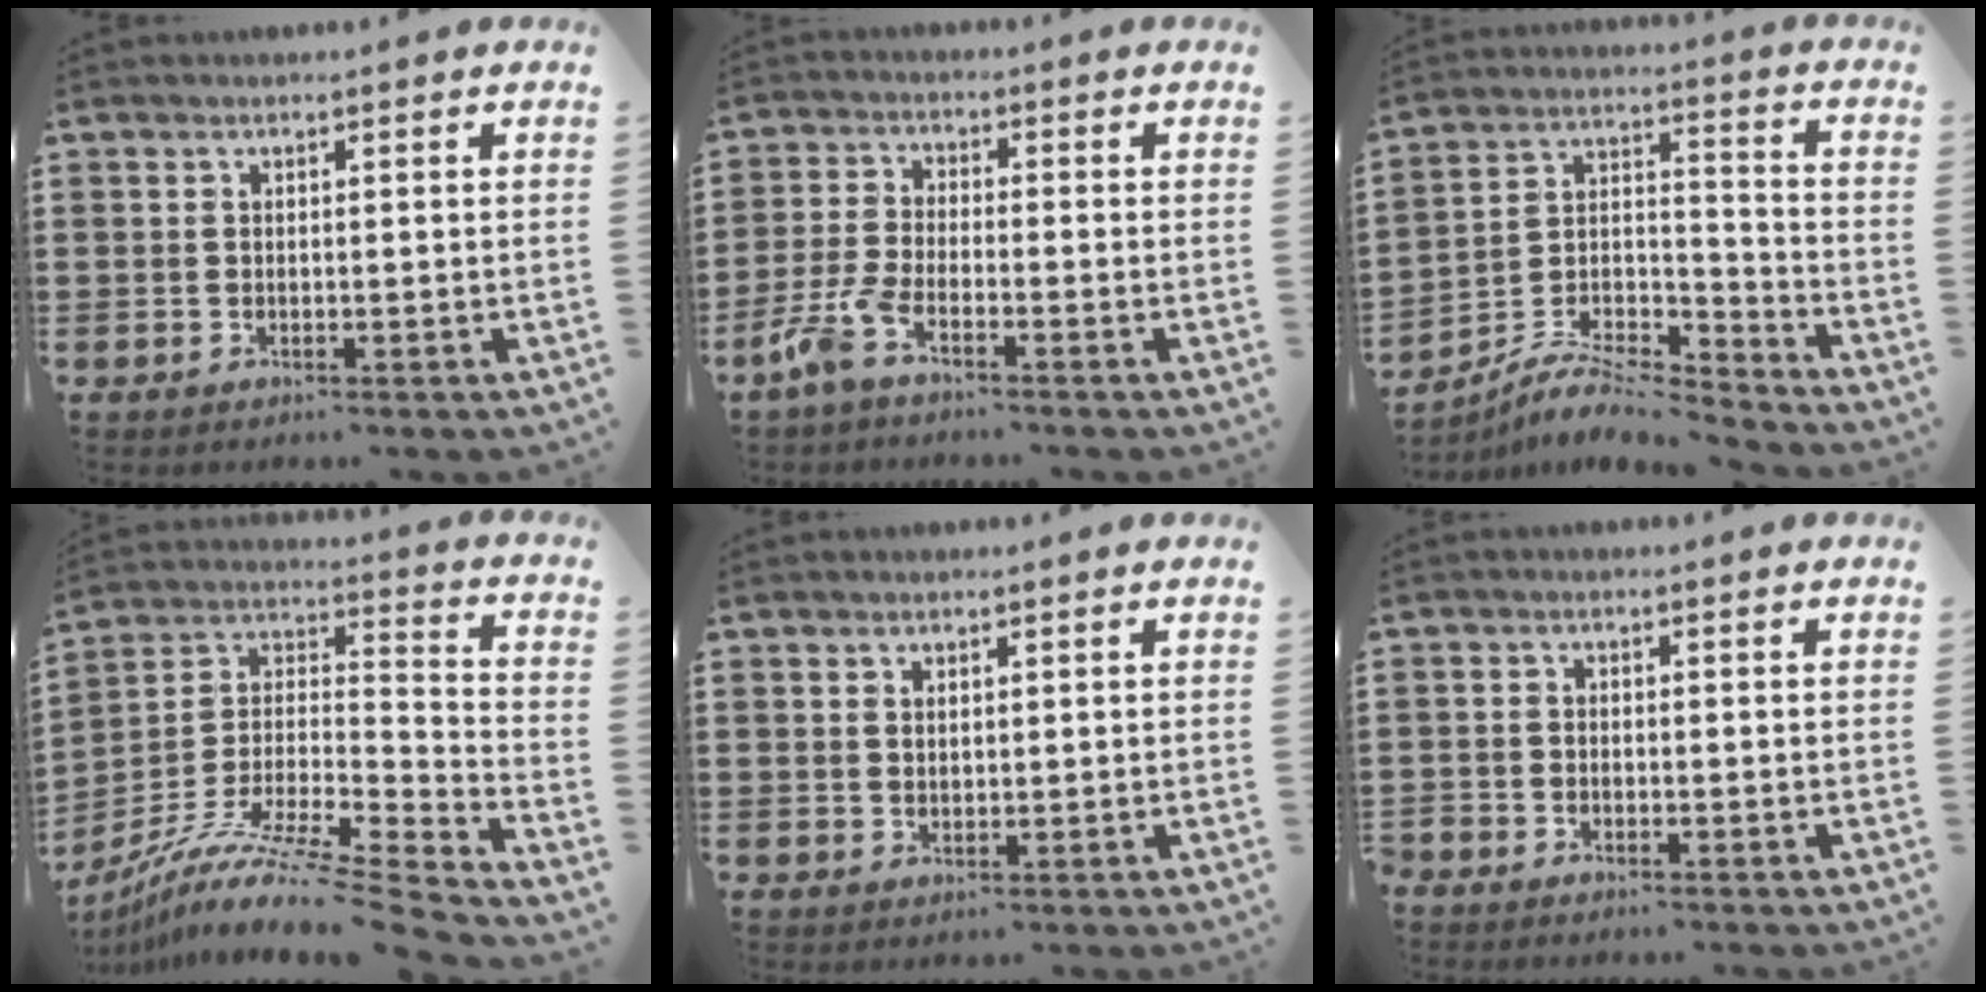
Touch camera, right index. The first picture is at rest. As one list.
[{"total": 5.1, "force": [-3.5, 0.9, 3.6], "torque": [-0.102, -0.016, -0.071]}, {"total": 7.6, "force": [-7.2, 1.4, 2.1], "torque": [-0.041, 0.008, -0.142]}, {"total": 10.4, "force": [-8.4, 0.3, 6.0], "torque": [-0.108, -0.006, -0.165]}, {"total": 1.0, "force": [0.8, 0.6, 0.3], "torque": [-0.008, 0.003, 0.016]}, {"total": 1.2, "force": [-1.1, 0.4, 0.0], "torque": [-0.001, 0.004, -0.025]}]